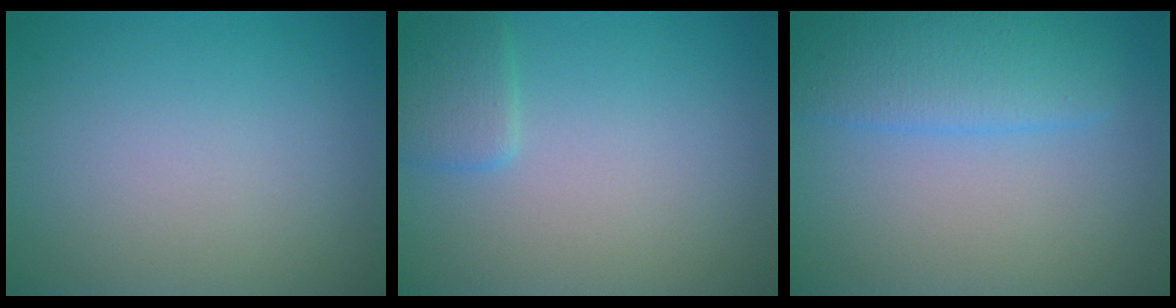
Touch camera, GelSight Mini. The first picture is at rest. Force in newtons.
{"total": 1.8, "press": 1.8, "slide": 0.1}
{"total": 4.2, "press": 4.1, "slide": 0.2}